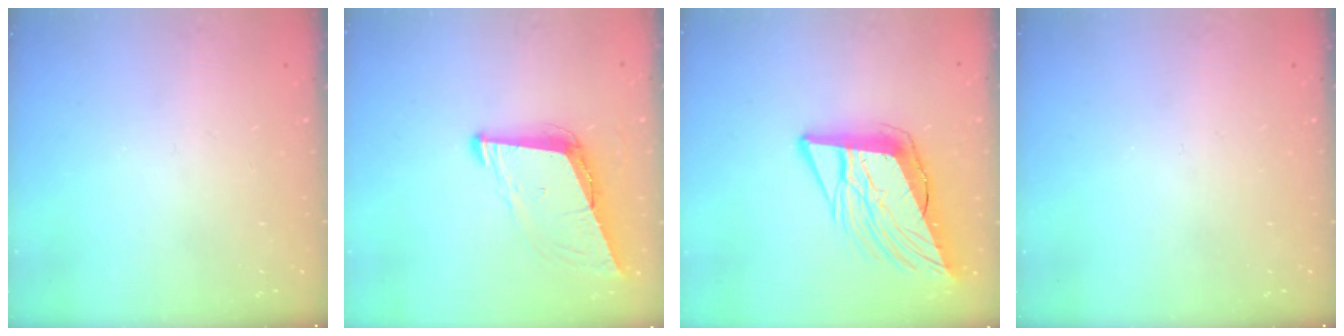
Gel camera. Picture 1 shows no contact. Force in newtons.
{"total": 9.0, "press": 8.2, "slide": 3.7}
{"total": 15.9, "press": 15.3, "slide": 4.3}
{"total": 0.0}